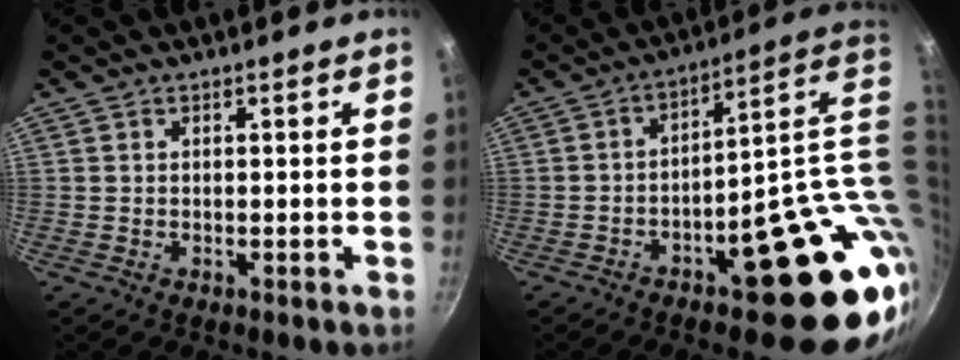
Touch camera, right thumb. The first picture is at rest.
{"total": 22.4, "force": [-1.2, 8.2, 20.8], "torque": [-0.207, 0.004, 0.001]}